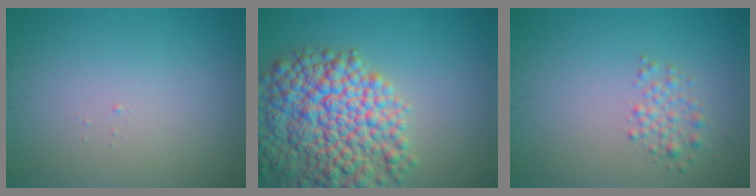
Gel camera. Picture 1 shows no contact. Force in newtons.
{"total": 10.3, "press": 10.3, "slide": 0.5}
{"total": 1.7, "press": 1.7, "slide": 0.1}